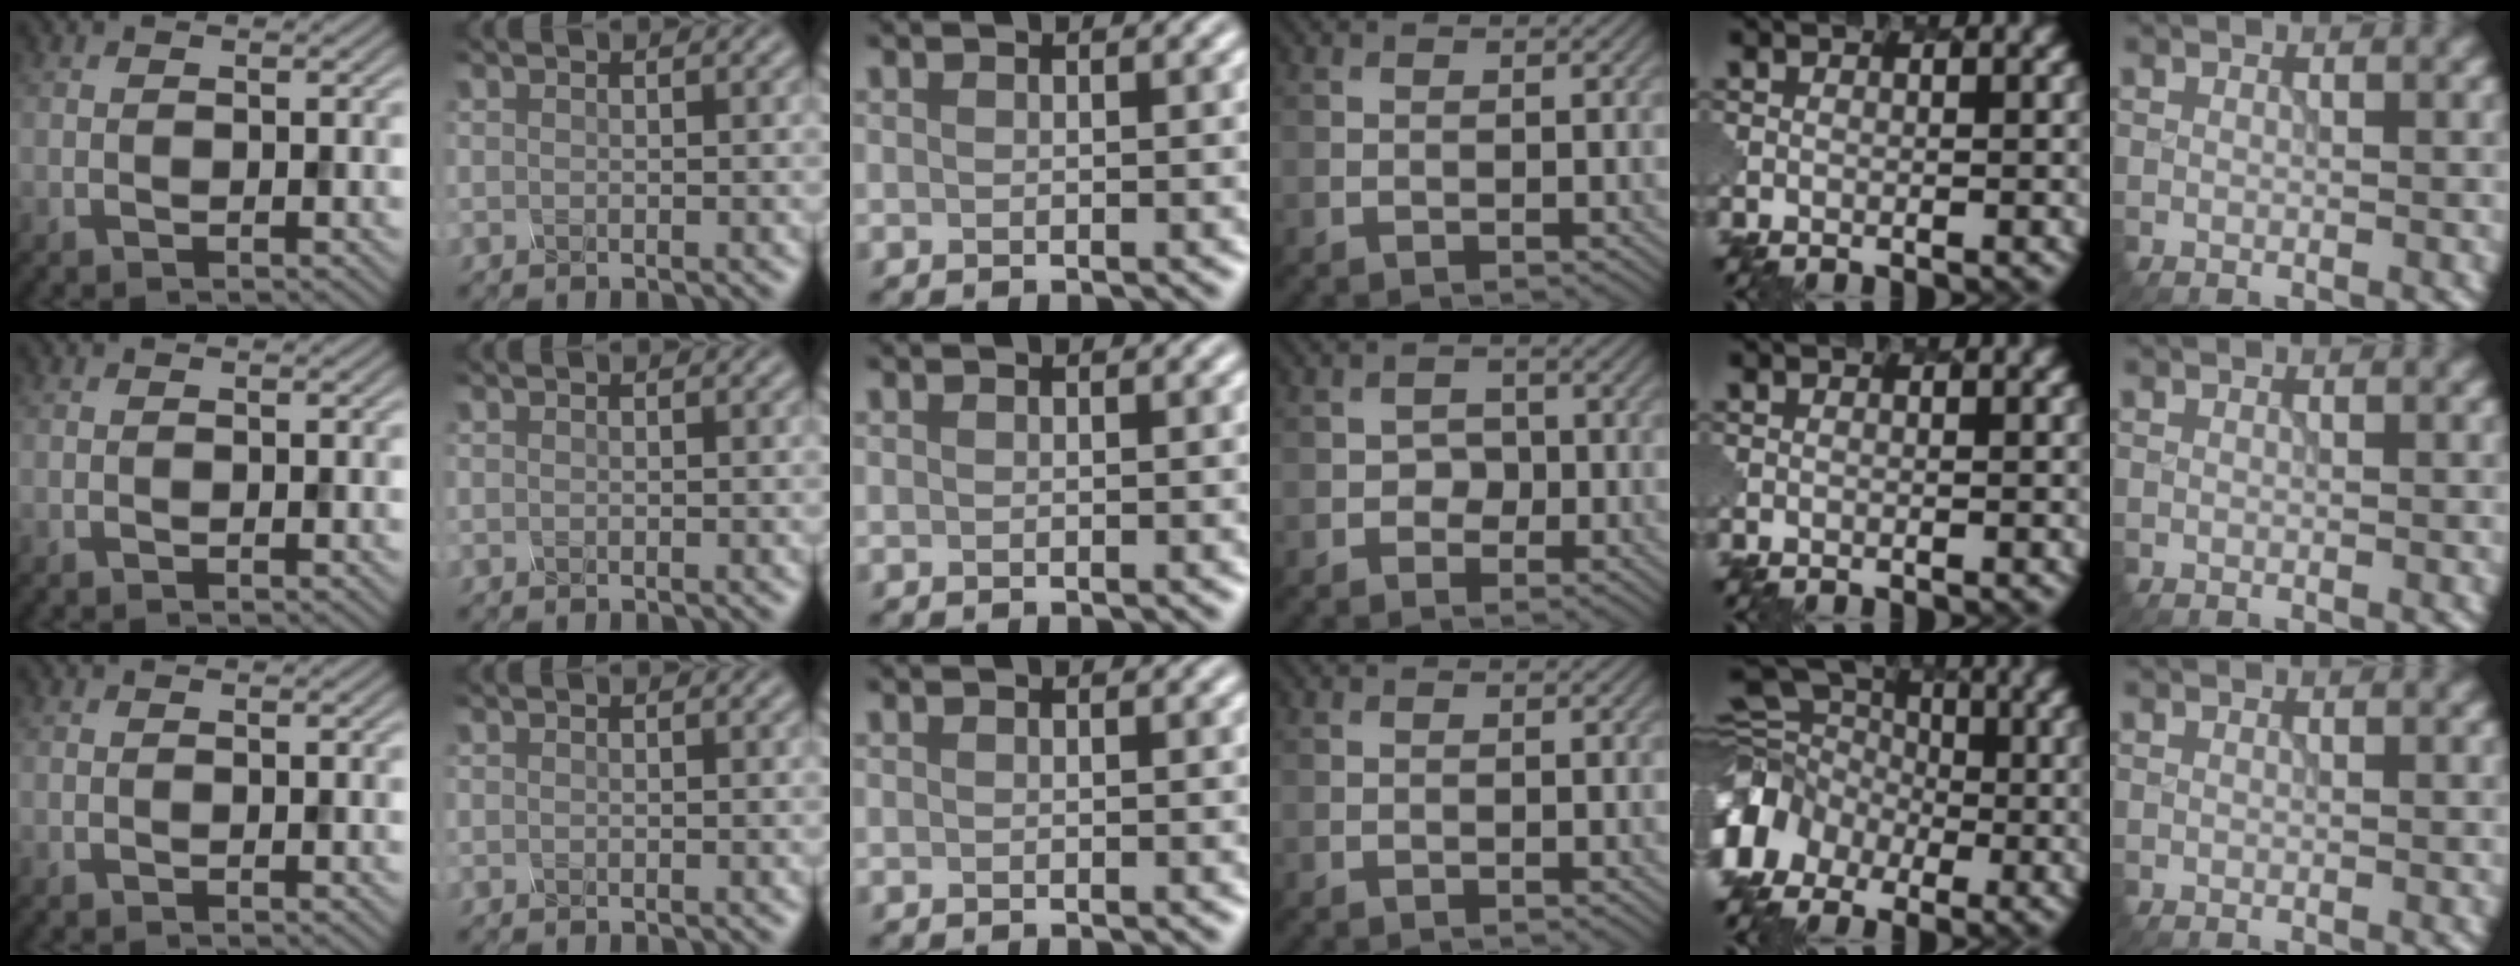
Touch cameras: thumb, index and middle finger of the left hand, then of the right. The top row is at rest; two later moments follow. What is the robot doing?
{"motion": "screw", "object": "spray bottle"}